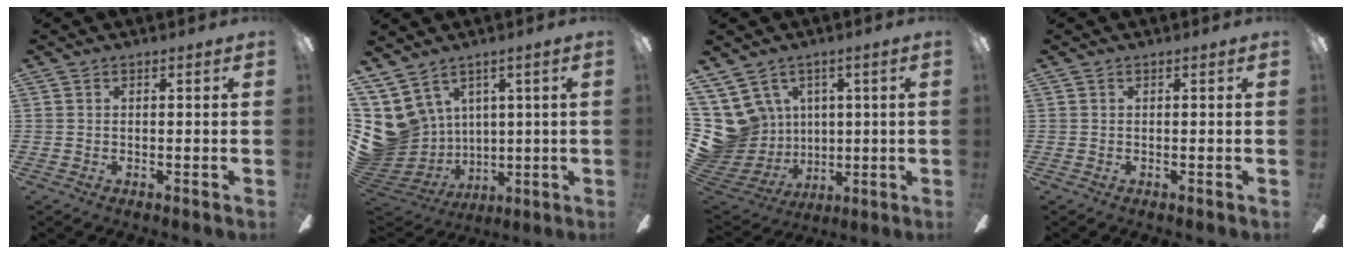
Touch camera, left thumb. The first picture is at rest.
{"total": 11.2, "force": [4.1, 9.6, 4.0], "torque": [-0.141, -0.044, 0.084]}
{"total": 13.1, "force": [3.6, 12.0, 4.1], "torque": [-0.137, -0.036, 0.084]}
{"total": 0.0}